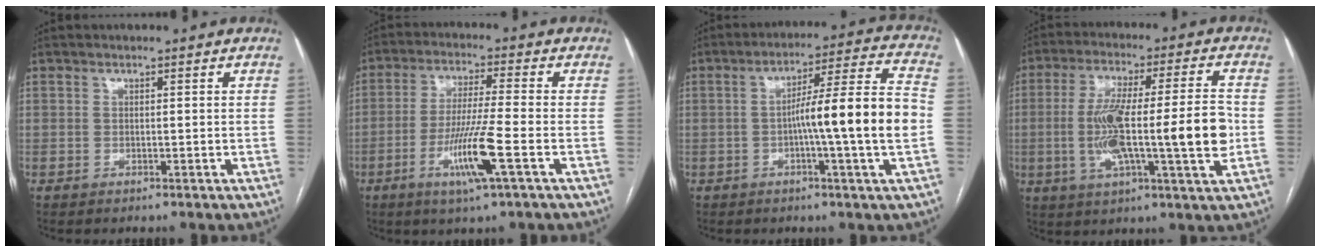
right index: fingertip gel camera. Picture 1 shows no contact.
{"total": 9.8, "force": [-3.7, -0.6, 9.0], "torque": [-0.175, -0.015, -0.070]}
{"total": 13.6, "force": [-1.9, -1.0, 13.4], "torque": [-0.209, 0.014, -0.037]}
{"total": 16.9, "force": [-1.9, 1.4, 16.8], "torque": [-0.295, 0.010, -0.030]}